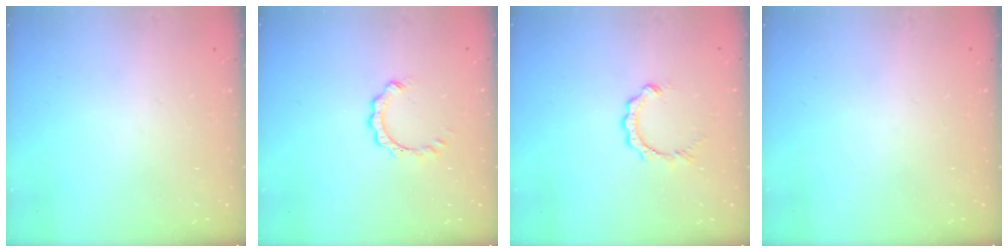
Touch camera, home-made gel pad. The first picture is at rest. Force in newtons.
{"total": 4.4, "press": 4.4, "slide": 0.2}
{"total": 2.6, "press": 2.6, "slide": 0.3}
{"total": 0.0}